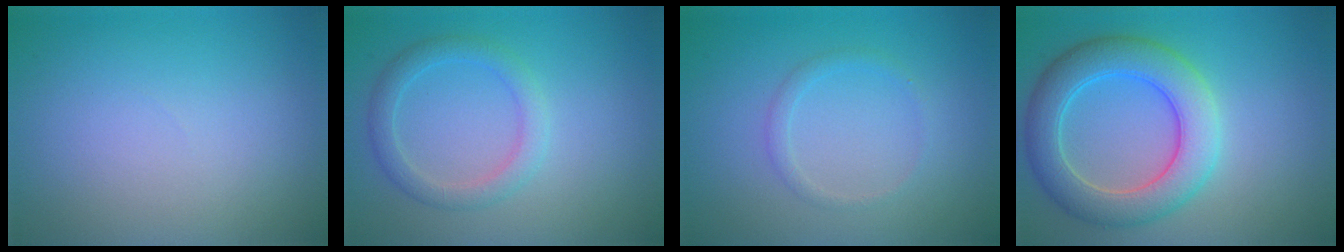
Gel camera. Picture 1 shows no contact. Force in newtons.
{"total": 2.4, "press": 2.4, "slide": 0.1}
{"total": 1.1, "press": 1.1, "slide": 0.0}
{"total": 6.4, "press": 6.4, "slide": 0.4}